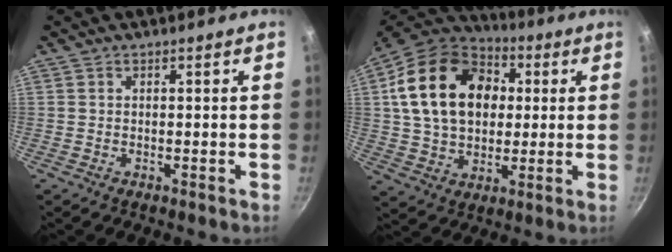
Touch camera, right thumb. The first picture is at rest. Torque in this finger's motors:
{"motor_torque": [-0.45, 2.99, 1.13, 0.45, 0.30]}